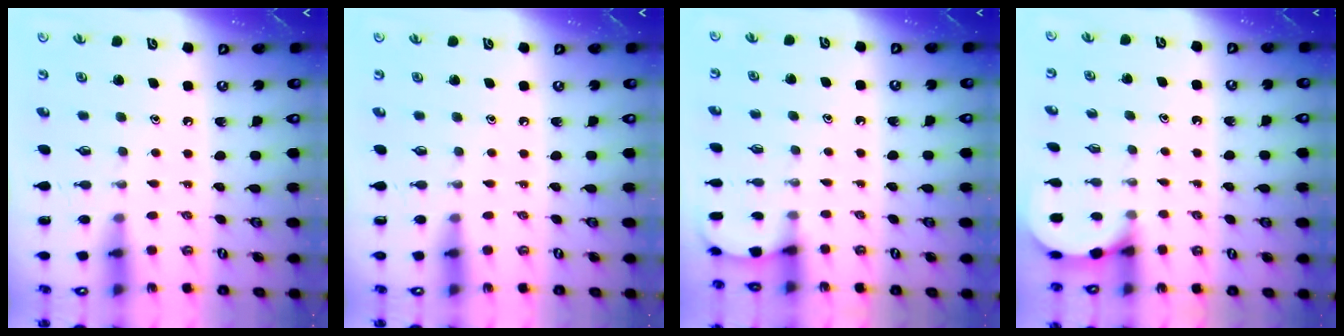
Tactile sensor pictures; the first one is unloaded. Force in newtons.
{"total": 0.0}
{"total": 1.8, "press": 1.8, "slide": 0.2}
{"total": 1.9, "press": 1.9, "slide": 0.2}